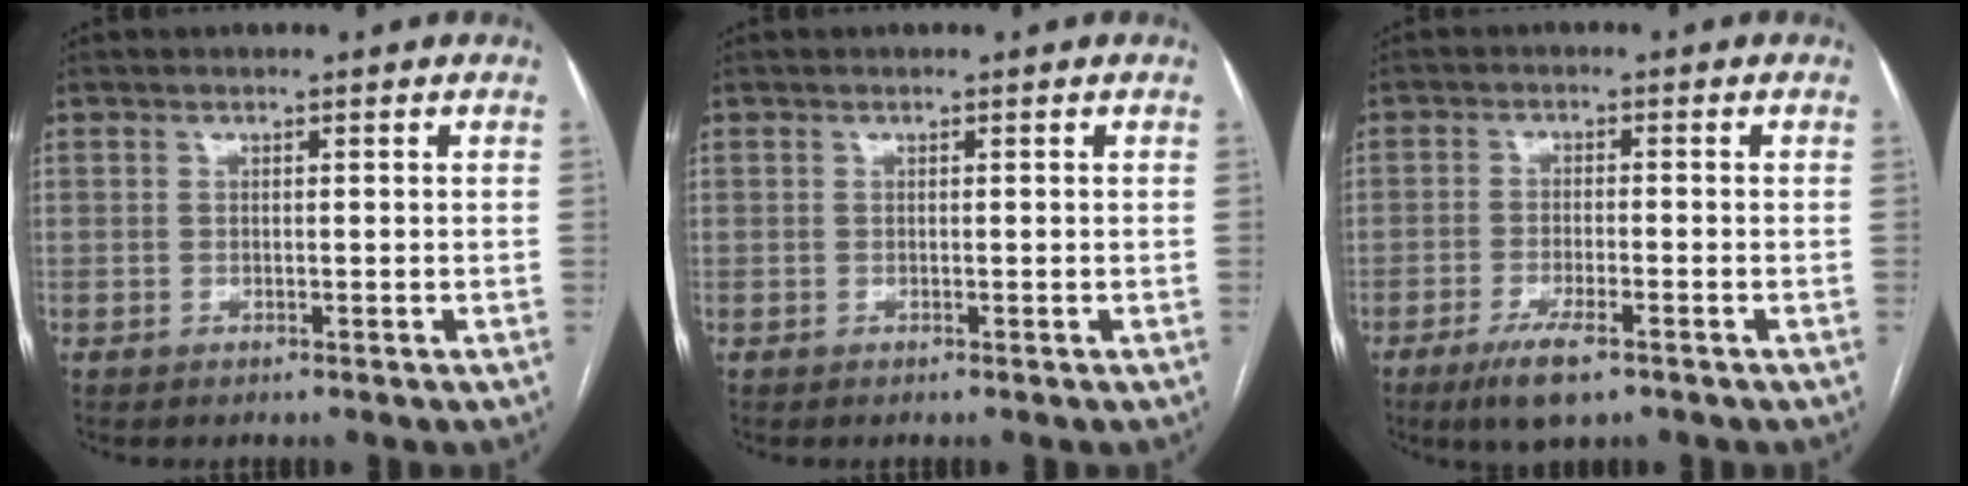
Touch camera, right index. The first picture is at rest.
{"total": 0.0}
{"total": 6.2, "force": [-3.9, 1.3, 4.7], "torque": [-0.090, -0.012, -0.063]}